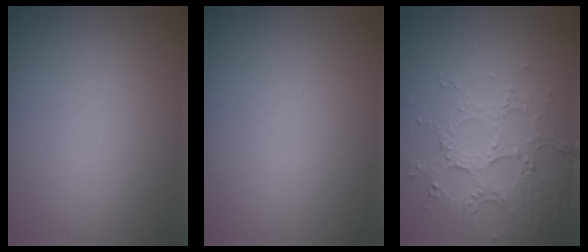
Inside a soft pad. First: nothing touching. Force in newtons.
{"total": 0.0}
{"total": 5.1, "press": 3.7, "slide": 3.5}